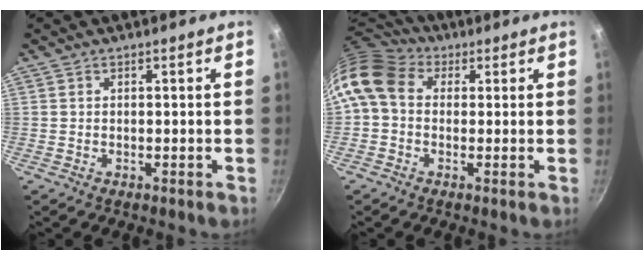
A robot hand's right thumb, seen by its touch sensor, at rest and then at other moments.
{"total": 11.0, "force": [2.2, 8.5, 6.6], "torque": [-0.124, 0.018, 0.020]}